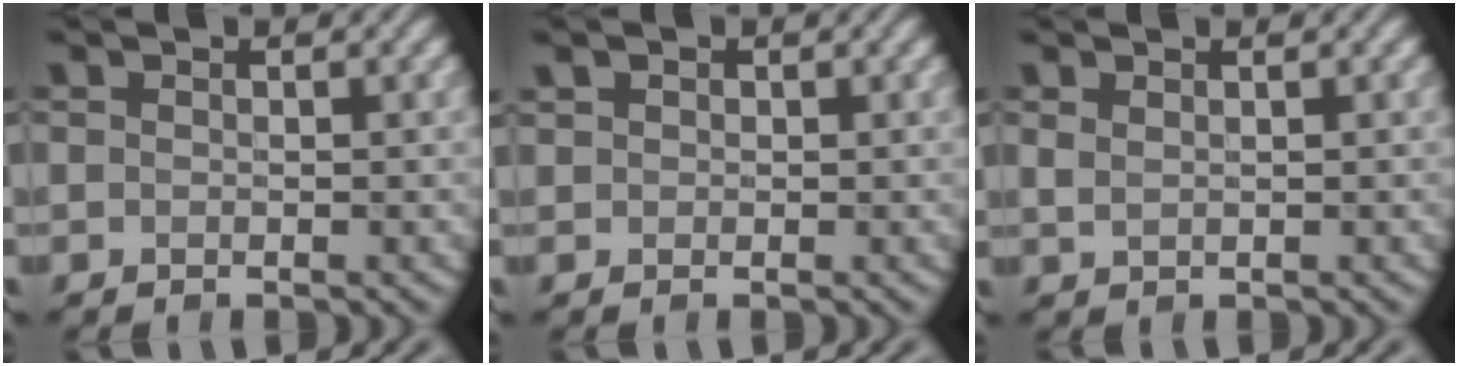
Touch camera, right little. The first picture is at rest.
{"total": 1.0, "force": [0.6, 0.8, 0.3], "torque": [-0.005, 0.003, 0.009]}
{"total": 1.0, "force": [0.7, 0.4, 0.5], "torque": [-0.016, -0.001, 0.018]}